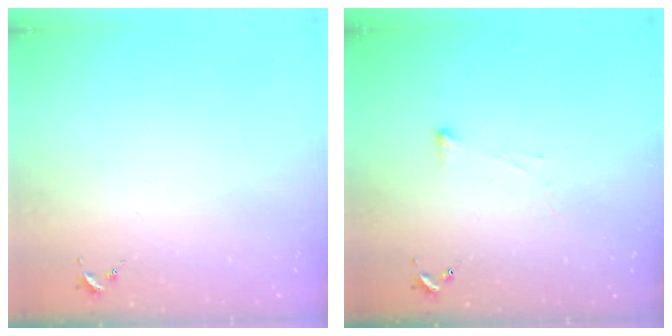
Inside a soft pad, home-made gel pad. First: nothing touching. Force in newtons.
{"total": 2.9, "press": 2.9, "slide": 0.4}